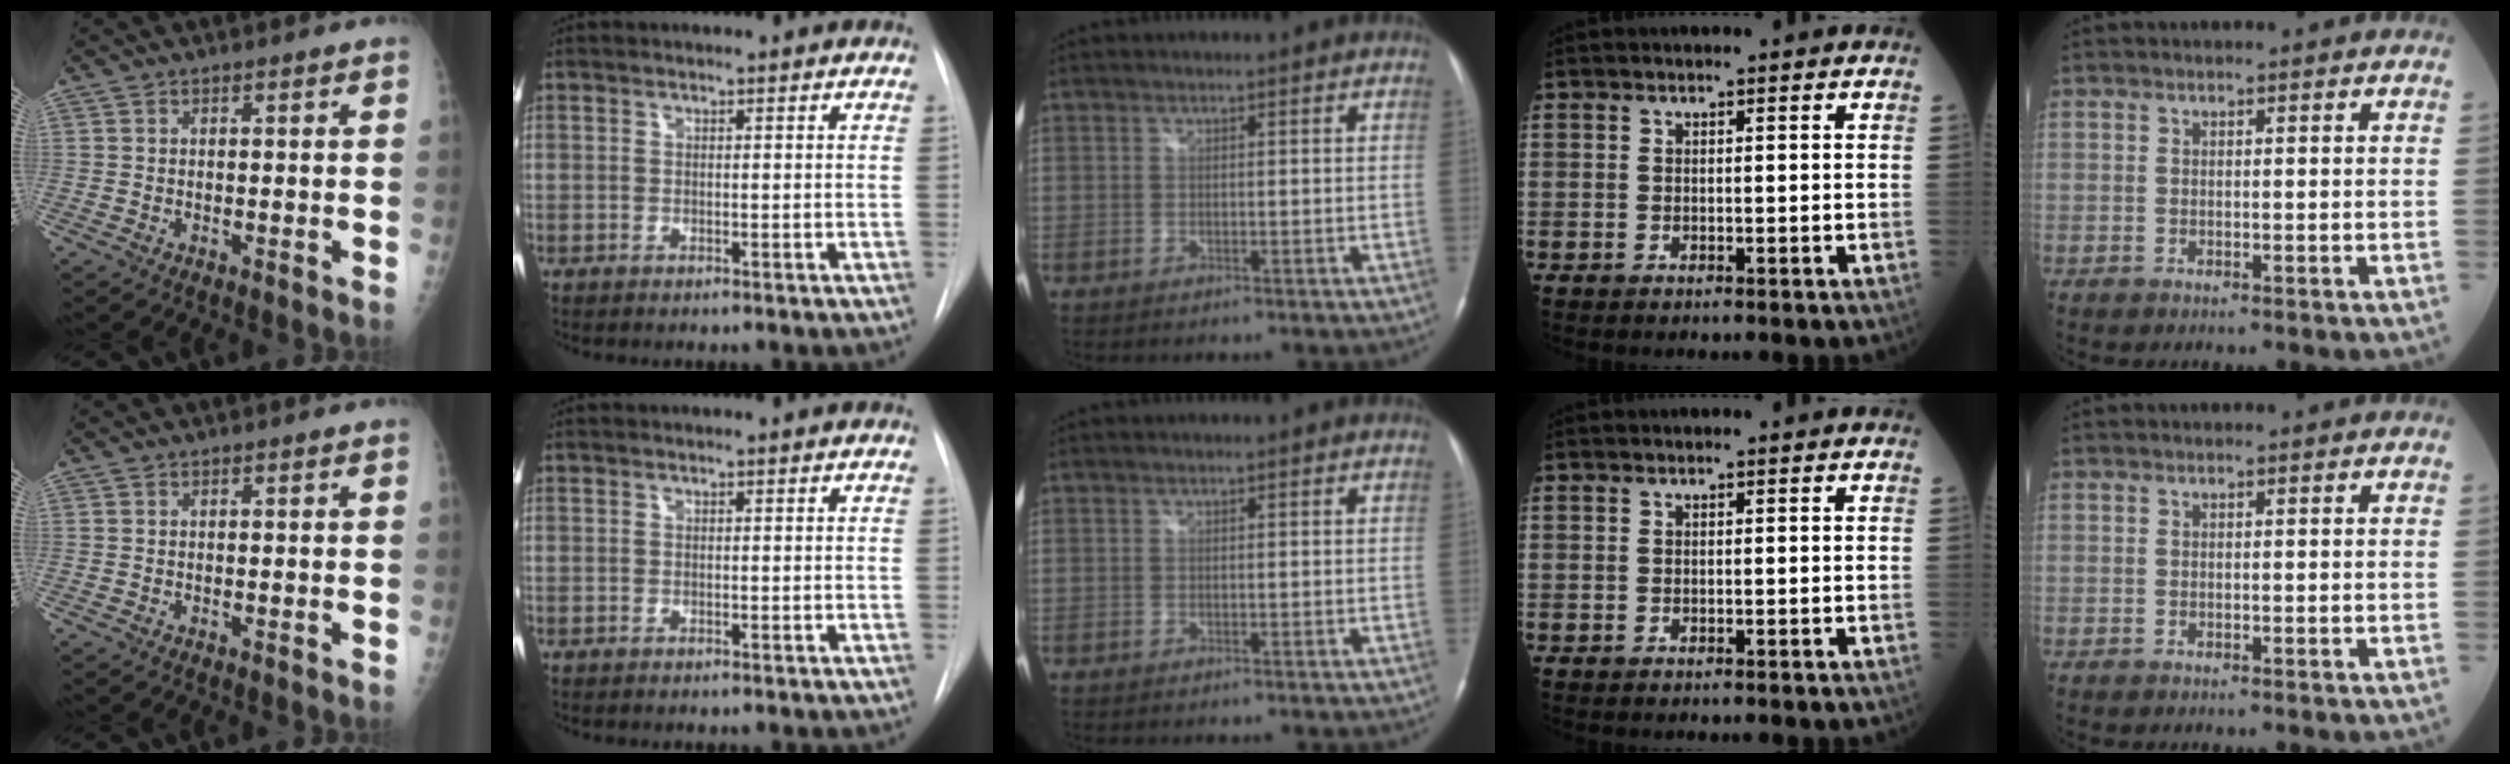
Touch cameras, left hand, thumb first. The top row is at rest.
{}